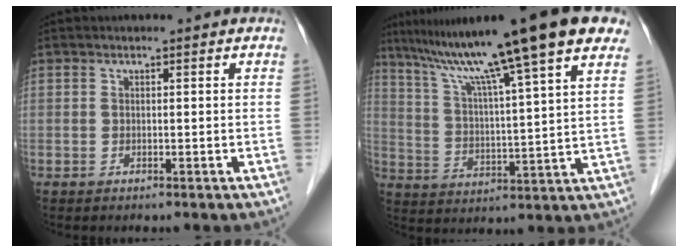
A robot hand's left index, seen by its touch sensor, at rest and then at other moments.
{"total": 21.1, "force": [15.3, 0.2, 14.6], "torque": [-0.234, 0.032, 0.225]}